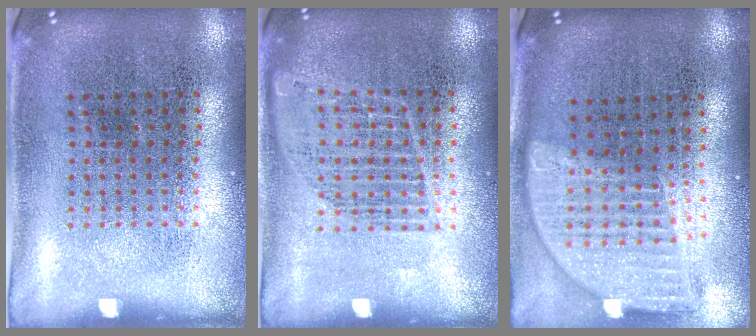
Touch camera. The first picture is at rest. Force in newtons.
{"total": 1.1, "press": 1.1, "slide": 0.3}
{"total": 2.0, "press": 1.6, "slide": 1.2}